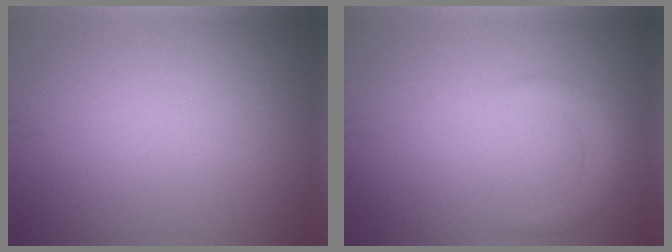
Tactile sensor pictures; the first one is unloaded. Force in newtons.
{"total": 2.0, "press": 2.0, "slide": 0.2}